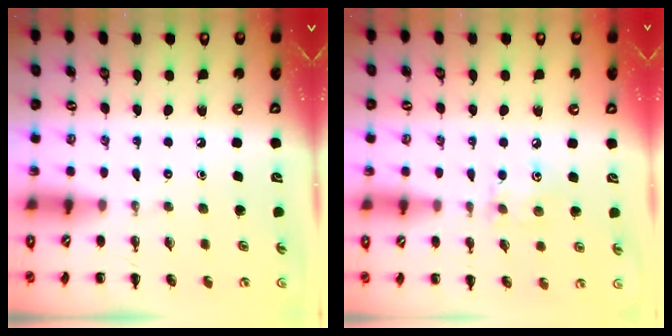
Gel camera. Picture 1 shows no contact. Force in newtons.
{"total": 6.3, "press": 6.2, "slide": 1.1}